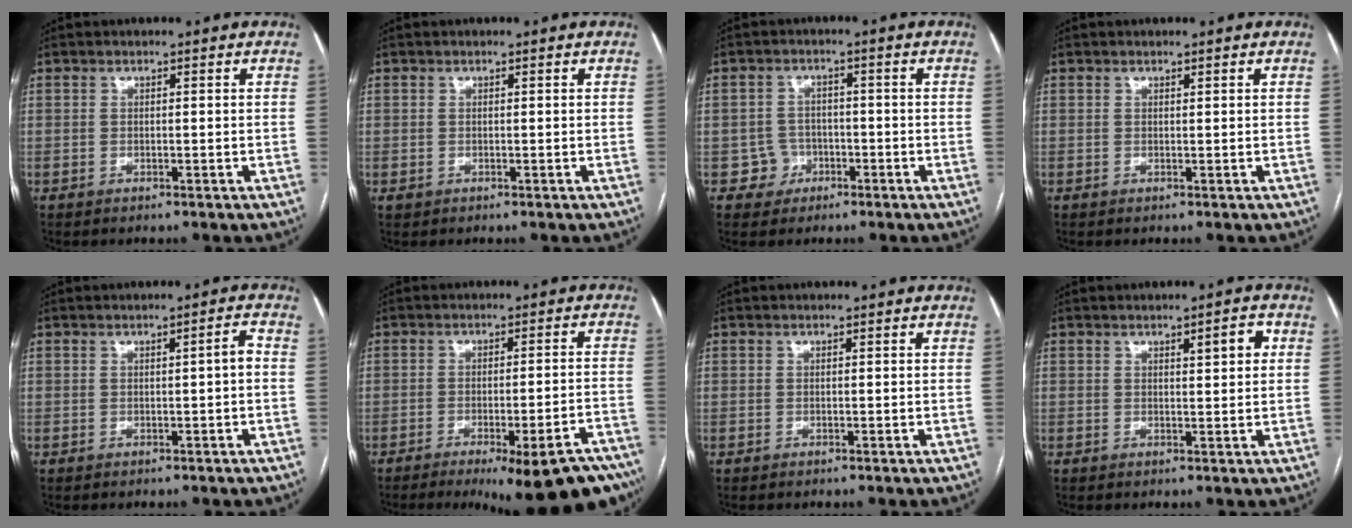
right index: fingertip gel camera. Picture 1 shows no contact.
{"total": 0.7, "force": [-0.1, 0.6, 0.1], "torque": [0.000, 0.003, -0.002]}
{"total": 3.8, "force": [-1.5, 3.5, -0.2], "torque": [0.016, 0.015, -0.023]}
{"total": 0.0}
{"total": 1.6, "force": [-0.1, 0.1, 1.6], "torque": [-0.020, 0.004, 0.000]}
{"total": 18.3, "force": [-14.4, 2.2, 11.1], "torque": [-0.073, 0.001, -0.177]}
{"total": 0.0}
{"total": 2.9, "force": [1.1, 0.6, 2.7], "torque": [-0.036, 0.001, 0.016]}